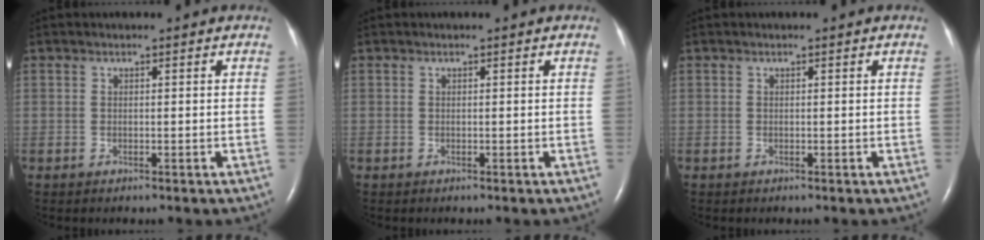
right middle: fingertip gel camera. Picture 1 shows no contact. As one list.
[{"total": 0.0}, {"total": 0.0}]